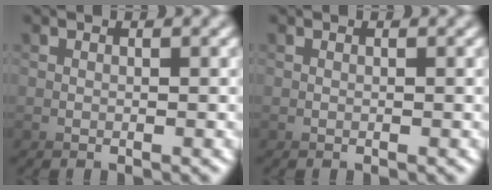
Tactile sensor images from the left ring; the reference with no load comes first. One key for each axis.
{"total": 0.0}